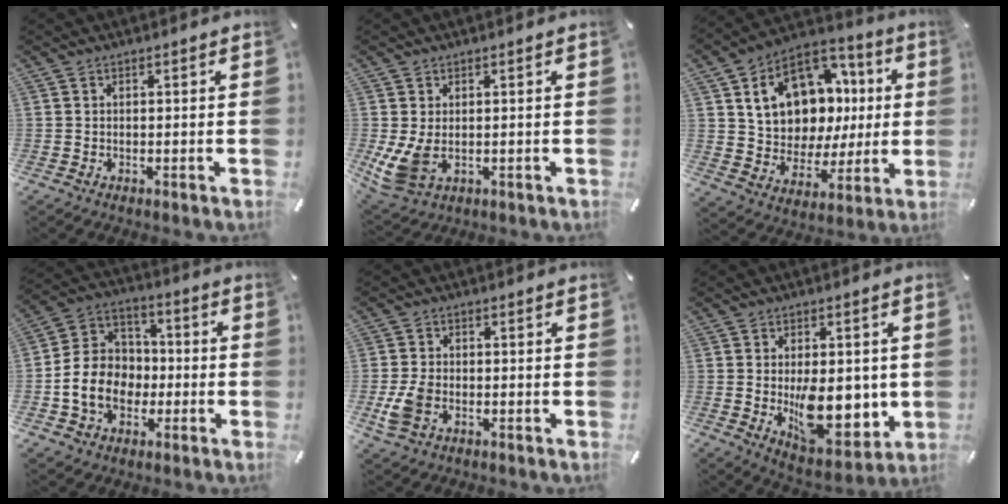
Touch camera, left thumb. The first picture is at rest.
{"total": 6.0, "force": [0.1, 4.2, 4.3], "torque": [-0.108, -0.004, 0.004]}
{"total": 17.2, "force": [5.4, 13.5, 9.2], "torque": [-0.153, -0.031, 0.108]}
{"total": 12.3, "force": [-3.4, 10.4, 5.6], "torque": [-0.133, 0.027, -0.058]}
{"total": 5.9, "force": [-1.5, 4.4, 3.6], "torque": [-0.087, 0.005, -0.028]}
{"total": 13.8, "force": [-0.9, 8.7, 10.7], "torque": [-0.147, -0.014, -0.007]}